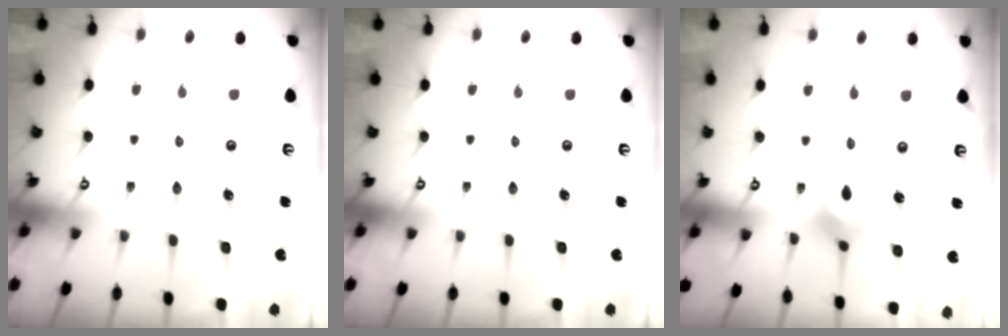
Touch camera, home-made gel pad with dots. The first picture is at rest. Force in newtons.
{"total": 0.0}
{"total": 2.6, "press": 2.6, "slide": 0.4}